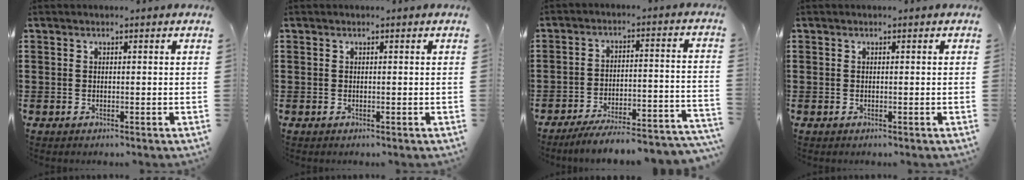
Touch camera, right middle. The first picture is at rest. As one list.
[{"total": 0.0}, {"total": 5.5, "force": [-5.0, 0.0, 2.4], "torque": [-0.032, -0.005, -0.094]}, {"total": 0.0}]